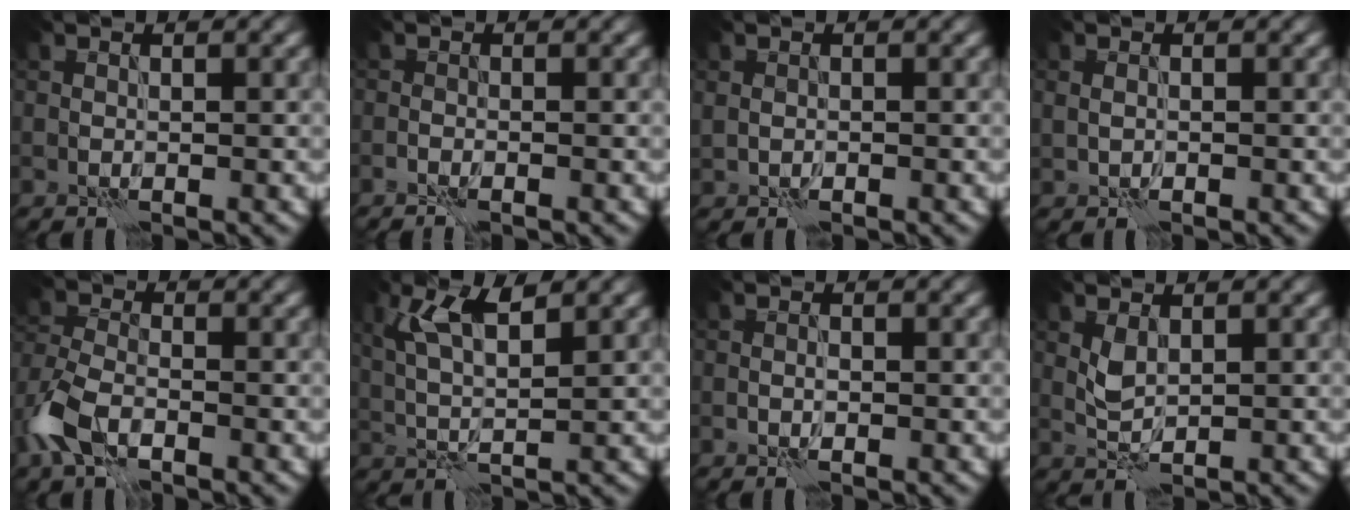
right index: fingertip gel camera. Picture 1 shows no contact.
{"total": 1.1, "force": [-0.9, 0.1, 0.7], "torque": [-0.019, 0.003, -0.019]}
{"total": 0.7, "force": [0.0, 0.6, 0.4], "torque": [-0.005, -0.002, 0.002]}
{"total": 0.8, "force": [0.0, 0.6, 0.5], "torque": [-0.009, -0.001, 0.003]}
{"total": 5.2, "force": [-2.8, 2.9, 3.3], "torque": [-0.079, -0.001, -0.070]}
{"total": 4.6, "force": [2.1, 1.2, 3.9], "torque": [-0.084, 0.002, 0.041]}
{"total": 0.7, "force": [-0.3, 0.3, 0.6], "torque": [-0.010, 0.003, -0.006]}
{"total": 1.7, "force": [0.6, 0.9, 1.3], "torque": [-0.031, -0.001, 0.017]}